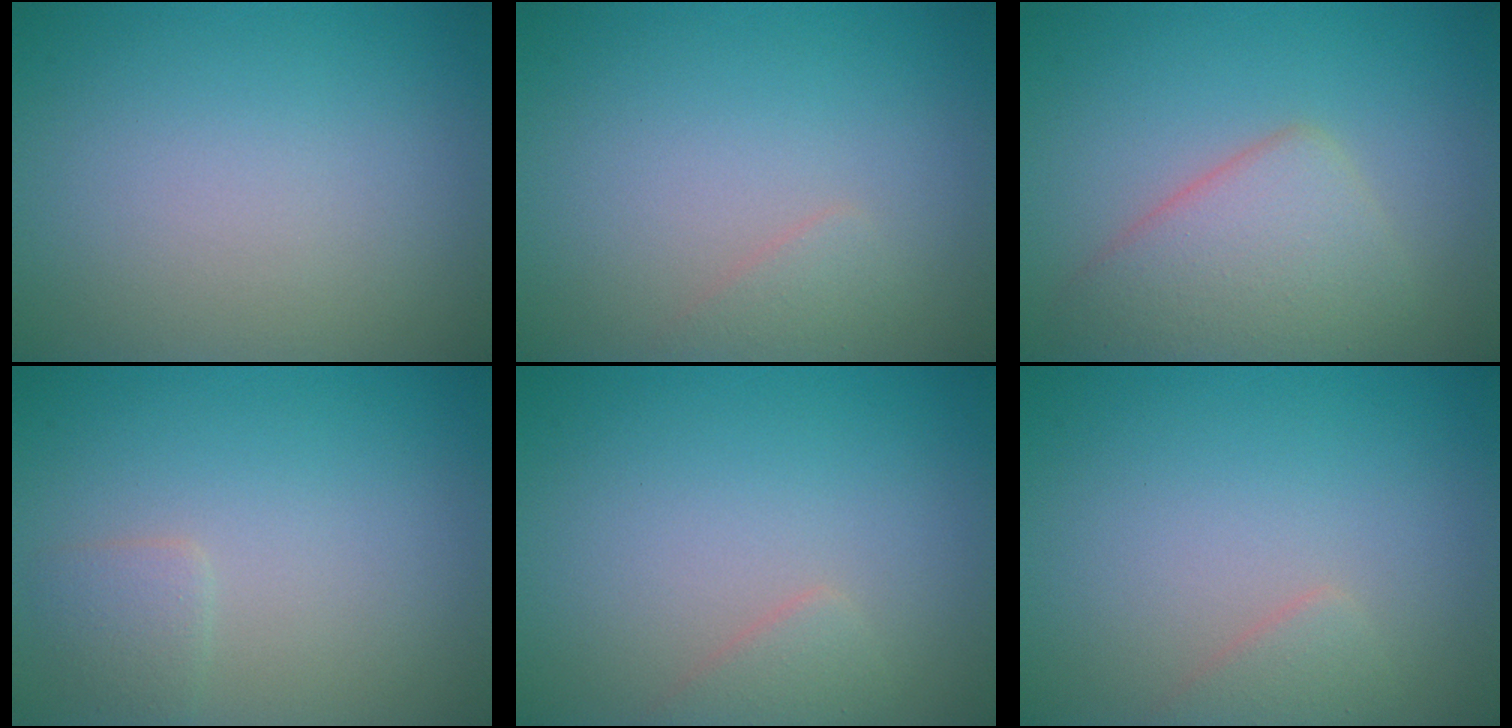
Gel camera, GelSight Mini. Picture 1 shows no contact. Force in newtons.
{"total": 0.9, "press": 0.9, "slide": 0.1}
{"total": 4.9, "press": 4.9, "slide": 0.2}
{"total": 1.3, "press": 1.3, "slide": 0.0}
{"total": 1.3, "press": 1.3, "slide": 0.1}
{"total": 1.3, "press": 1.3, "slide": 0.1}